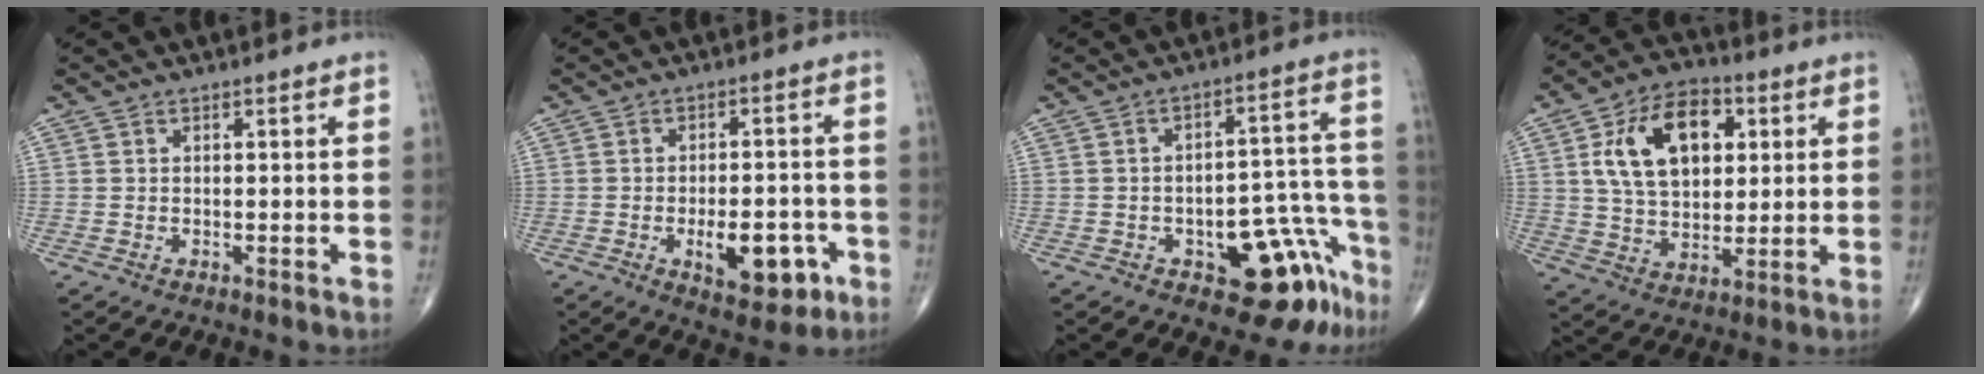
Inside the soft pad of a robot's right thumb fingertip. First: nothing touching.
{"total": 9.9, "force": [-3.7, 4.8, 7.9], "torque": [-0.095, 0.013, -0.044]}
{"total": 13.5, "force": [-8.0, 6.0, 9.2], "torque": [-0.058, 0.081, -0.102]}
{"total": 16.3, "force": [4.5, 10.3, 11.8], "torque": [-0.175, 0.001, 0.080]}